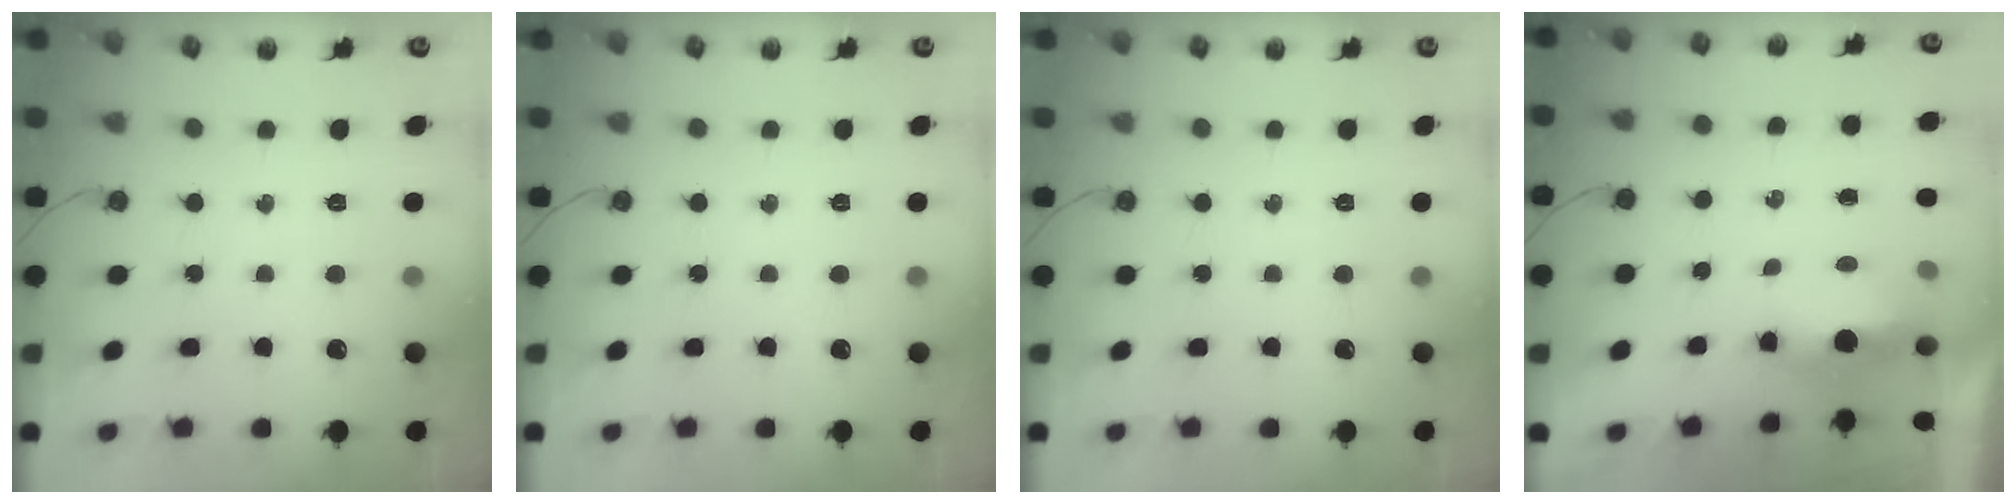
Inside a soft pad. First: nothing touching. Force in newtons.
{"total": 0.0}
{"total": 0.0}
{"total": 4.9, "press": 4.8, "slide": 1.0}